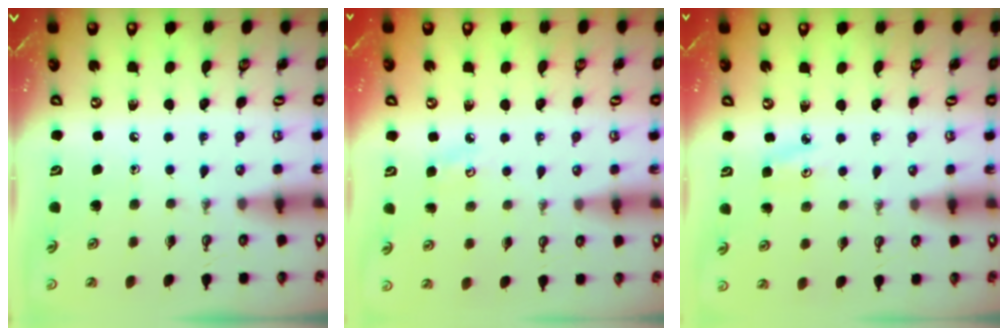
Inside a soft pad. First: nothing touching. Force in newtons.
{"total": 3.8, "press": 3.8, "slide": 0.6}
{"total": 3.7, "press": 3.7, "slide": 0.3}